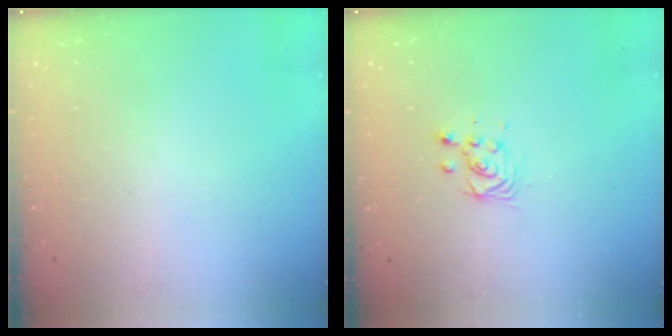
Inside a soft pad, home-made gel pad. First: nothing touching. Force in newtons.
{"total": 3.1, "press": 3.1, "slide": 0.3}